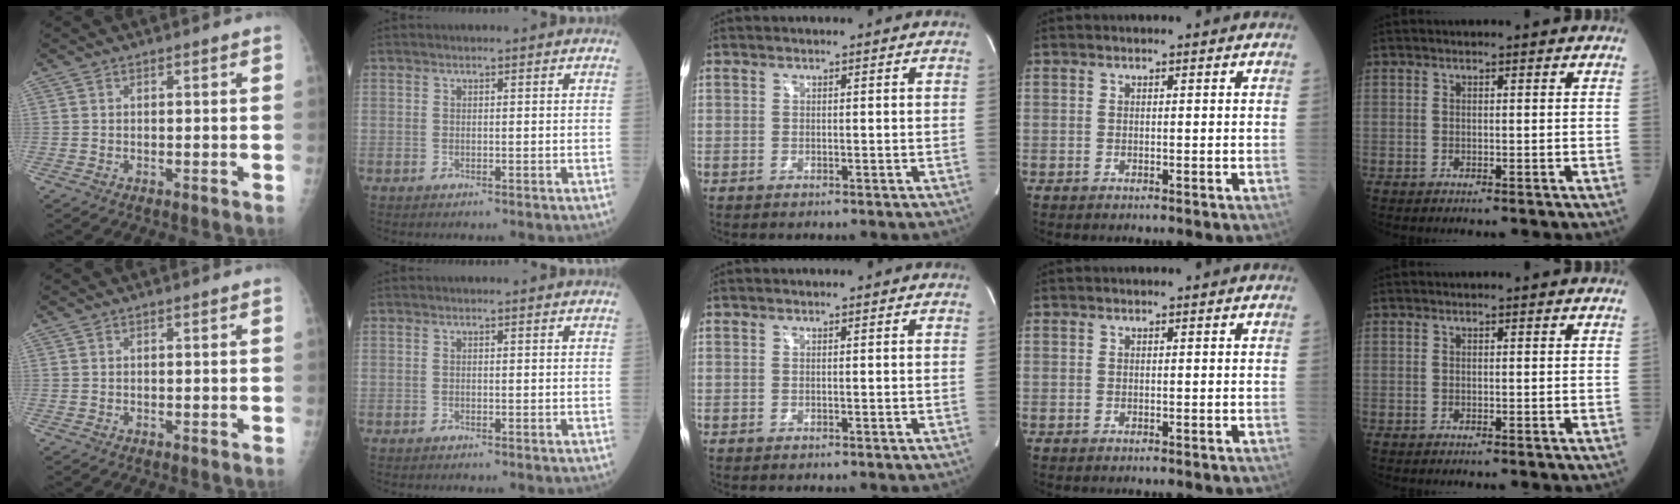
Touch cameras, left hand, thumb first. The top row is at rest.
{}